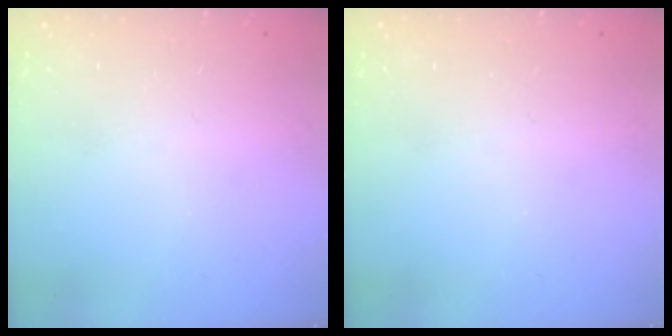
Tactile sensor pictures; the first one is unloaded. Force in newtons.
{"total": 0.0}